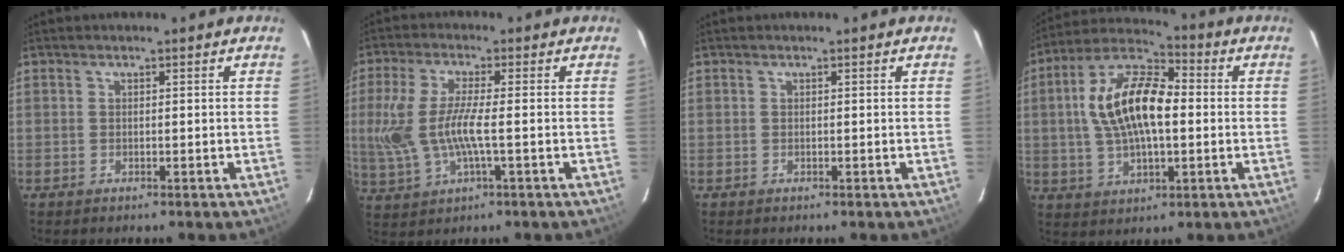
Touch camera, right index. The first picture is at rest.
{"total": 10.1, "force": [-0.9, 2.8, 9.6], "torque": [-0.211, -0.004, -0.010]}
{"total": 0.0}
{"total": 15.5, "force": [0.8, 7.3, 13.6], "torque": [-0.266, 0.020, 0.008]}